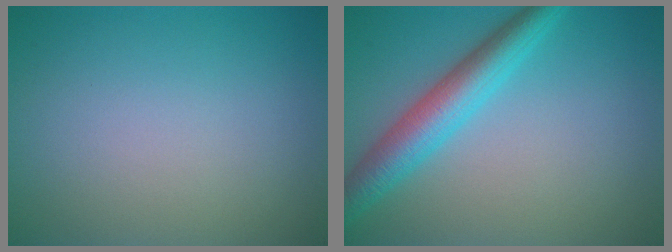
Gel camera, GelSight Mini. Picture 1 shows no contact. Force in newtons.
{"total": 5.0, "press": 5.0, "slide": 0.1}